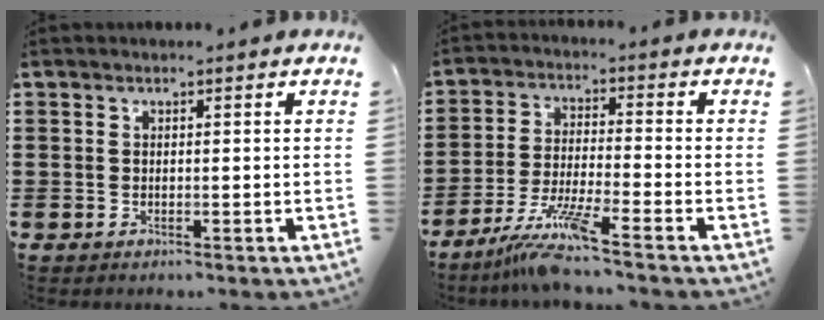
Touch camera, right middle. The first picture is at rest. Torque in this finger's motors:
{"motor_torque": [1.37, 0.73, 0.15, 0.16]}